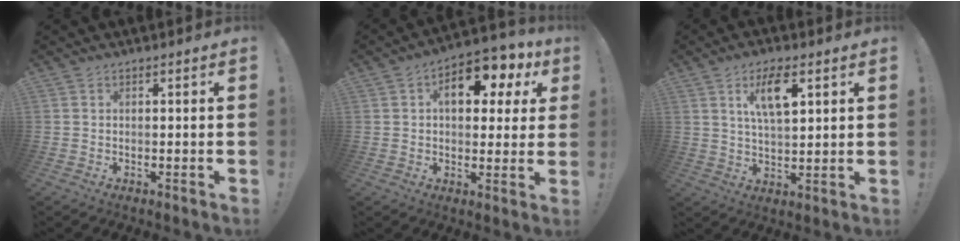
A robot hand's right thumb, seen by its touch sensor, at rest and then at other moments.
{"total": 12.7, "force": [4.4, 7.1, 9.6], "torque": [-0.137, -0.007, 0.072]}
{"total": 9.4, "force": [4.2, 3.7, 7.6], "torque": [-0.123, -0.006, 0.070]}